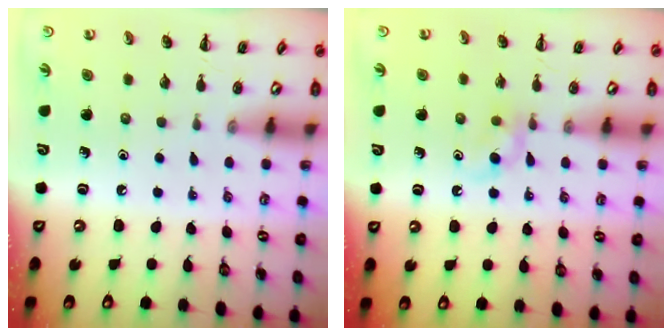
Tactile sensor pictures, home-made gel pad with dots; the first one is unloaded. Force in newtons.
{"total": 4.1, "press": 3.9, "slide": 1.4}